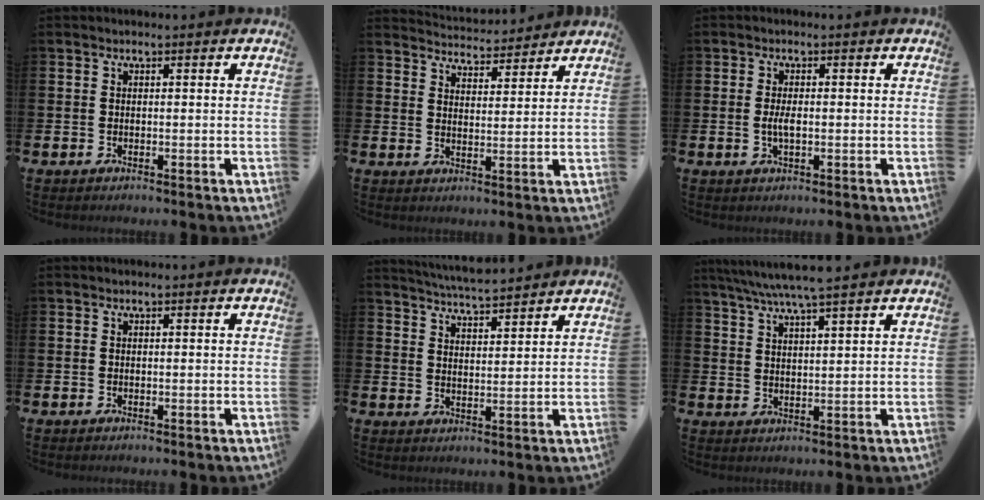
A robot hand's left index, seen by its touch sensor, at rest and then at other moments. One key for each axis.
{"total": 4.4, "fx": 4.4, "fy": 0.6, "fz": -0.2, "tx": -0.010, "ty": -0.029, "tz": 0.078}
{"total": 2.2, "fx": -0.2, "fy": 0.8, "fz": 2.0, "tx": -0.037, "ty": 0.000, "tz": -0.005}
{"total": 0.0}
{"total": 5.2, "fx": 5.2, "fy": 0.1, "fz": 0.4, "tx": -0.022, "ty": -0.031, "tz": 0.094}
{"total": 6.2, "fx": 5.6, "fy": 0.2, "fz": 2.6, "tx": -0.064, "ty": -0.018, "tz": 0.100}